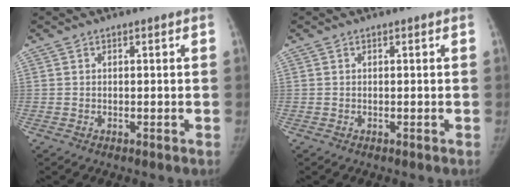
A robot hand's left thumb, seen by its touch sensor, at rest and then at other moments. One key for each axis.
{"total": 0.0}